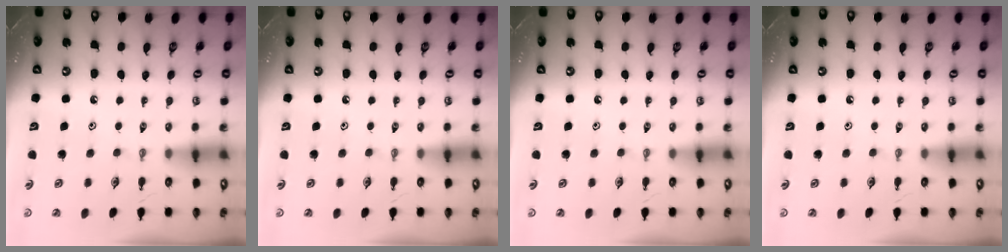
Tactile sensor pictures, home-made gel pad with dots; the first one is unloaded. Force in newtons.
{"total": 0.0}
{"total": 0.0}
{"total": 0.0}